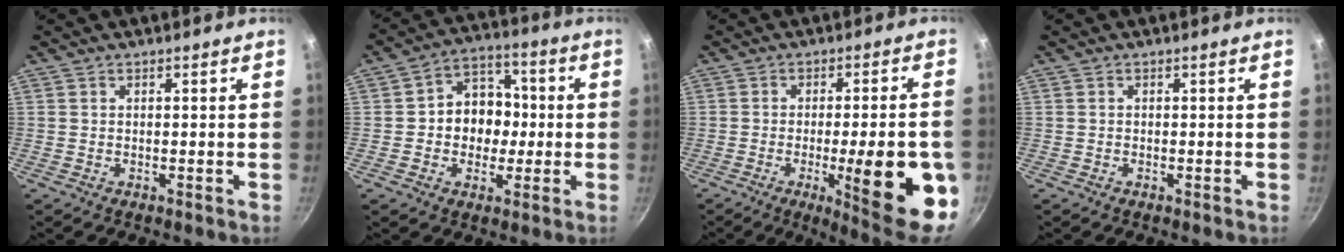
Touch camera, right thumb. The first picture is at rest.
{"total": 10.4, "force": [-0.6, 8.7, 5.6], "torque": [-0.031, 0.026, -0.023]}
{"total": 19.0, "force": [-5.1, 4.5, 17.8], "torque": [-0.215, 0.007, -0.065]}
{"total": 0.0}